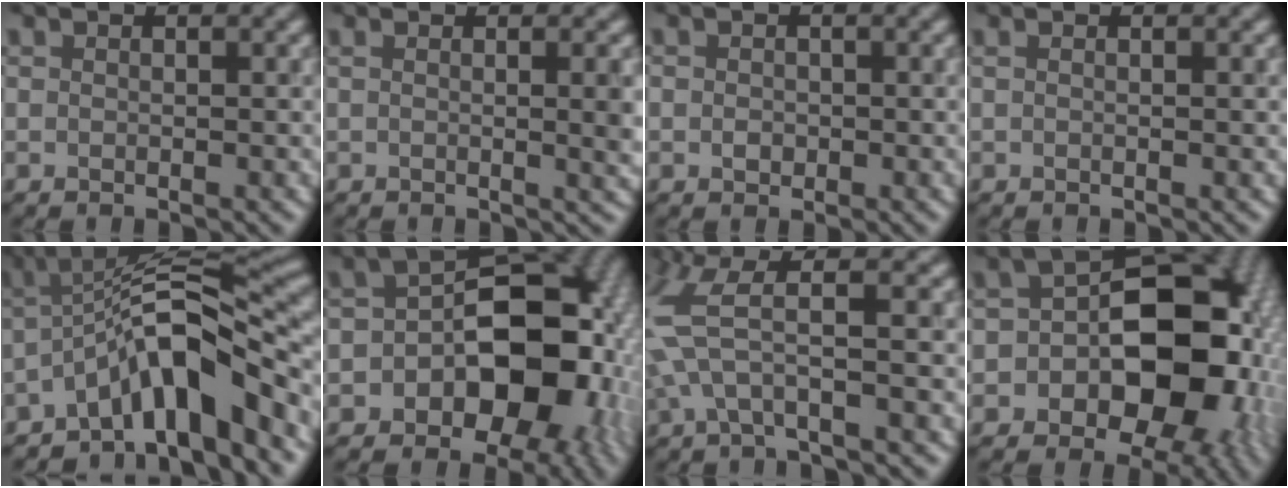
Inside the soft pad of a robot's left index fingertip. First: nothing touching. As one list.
[{"total": 3.7, "force": [0.3, 1.0, 3.5], "torque": [-0.038, 0.004, 0.004]}, {"total": 1.0, "force": [-0.2, 0.9, 0.4], "torque": [-0.009, -0.003, -0.007]}, {"total": 0.9, "force": [0.1, 0.1, 0.9], "torque": [-0.016, 0.005, 0.000]}, {"total": 9.5, "force": [-4.7, 2.5, 7.9], "torque": [-0.109, 0.018, -0.091]}, {"total": 13.5, "force": [-3.2, 8.8, 9.7], "torque": [-0.107, -0.003, -0.052]}, {"total": 4.5, "force": [0.9, 0.6, 4.4], "torque": [-0.112, 0.003, 0.017]}, {"total": 15.8, "force": [-3.4, 10.4, 11.4], "torque": [-0.122, -0.007, -0.052]}]